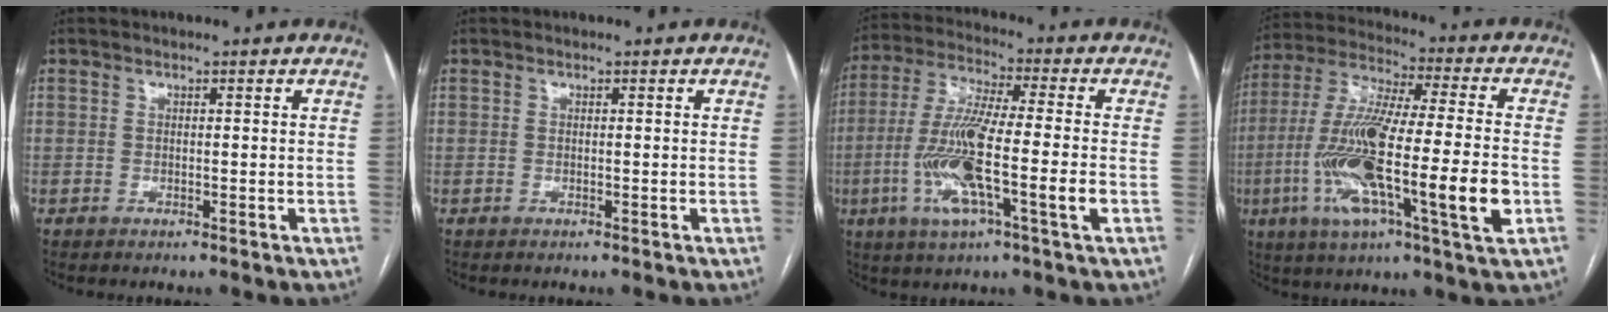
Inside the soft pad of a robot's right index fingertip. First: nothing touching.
{"total": 0.0}
{"total": 14.4, "force": [-3.4, 0.8, 14.0], "torque": [-0.280, -0.008, -0.068]}
{"total": 21.3, "force": [-5.3, 1.9, 20.5], "torque": [-0.385, -0.018, -0.093]}